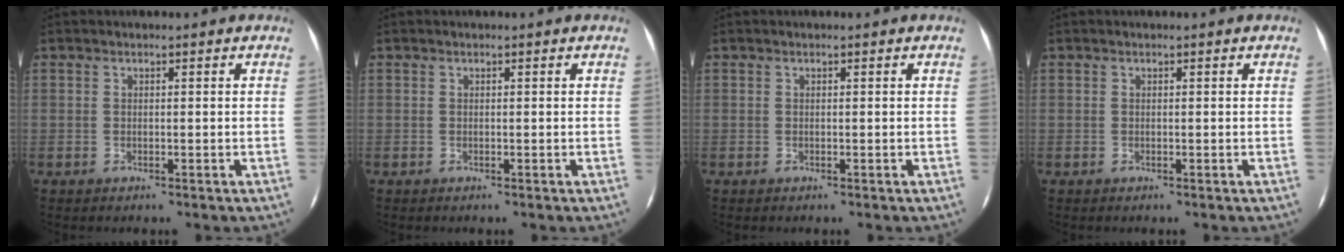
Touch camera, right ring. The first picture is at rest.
{"total": 0.0}
{"total": 0.0}
{"total": 0.0}